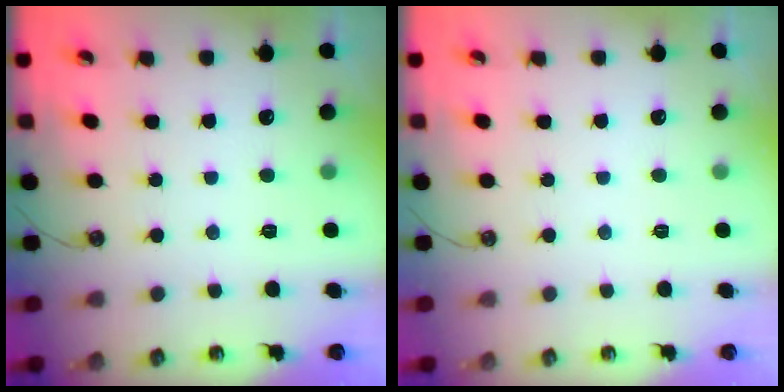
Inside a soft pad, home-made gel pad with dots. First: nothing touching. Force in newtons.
{"total": 0.0}